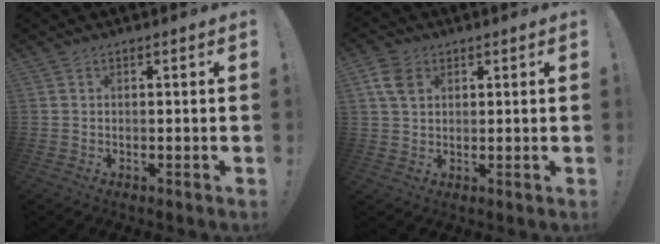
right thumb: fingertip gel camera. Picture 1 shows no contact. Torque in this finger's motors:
{"motor_torque": [0.07, 0.09, -0.19, -0.10, 0.06]}